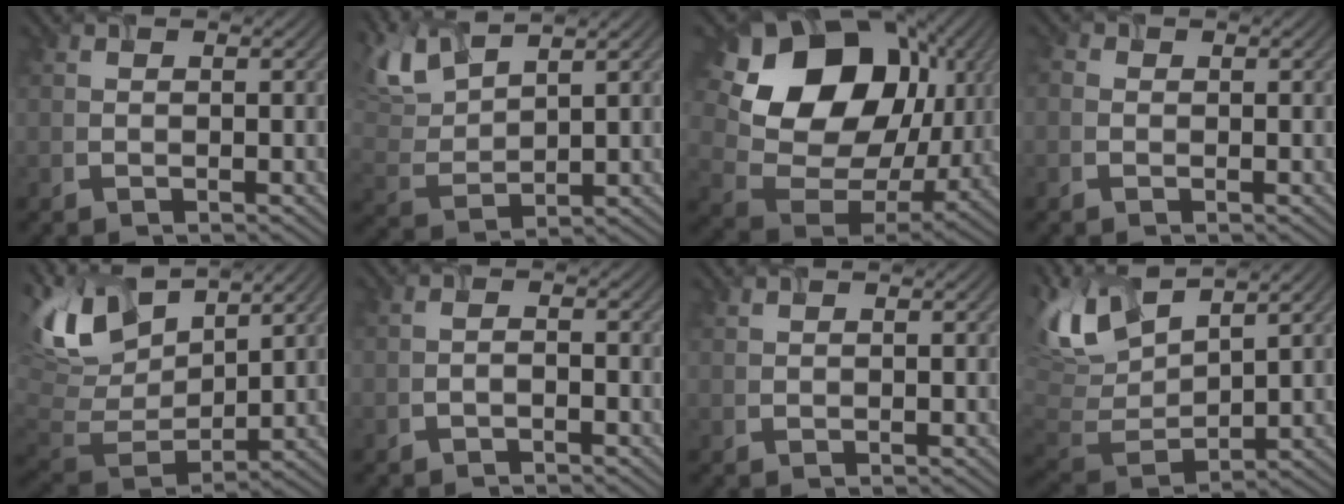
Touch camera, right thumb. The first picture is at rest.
{"total": 7.0, "force": [5.5, 1.8, 4.0], "torque": [-0.107, 0.005, 0.114]}
{"total": 19.4, "force": [6.7, 14.3, 11.2], "torque": [-0.213, -0.006, 0.145]}
{"total": 0.8, "force": [-0.2, 0.8, 0.2], "torque": [-0.004, -0.005, -0.004]}
{"total": 11.2, "force": [6.4, 5.8, 7.2], "torque": [-0.182, 0.011, 0.120]}
{"total": 1.1, "force": [-0.9, 0.2, 0.4], "torque": [-0.008, -0.003, -0.018]}
{"total": 0.5, "force": [0.5, 0.0, 0.2], "torque": [-0.006, 0.000, 0.009]}
{"total": 9.8, "force": [6.2, 3.8, 6.7], "torque": [-0.164, 0.009, 0.121]}